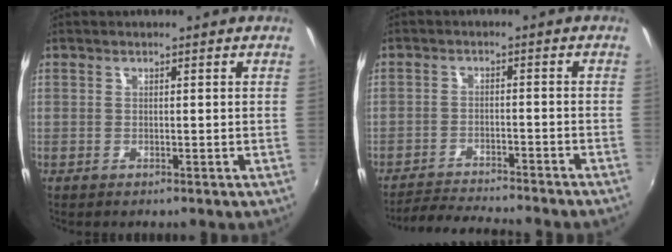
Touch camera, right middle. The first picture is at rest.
{"total": 9.6, "force": [-8.9, -0.1, 3.5], "torque": [-0.086, -0.007, -0.139]}